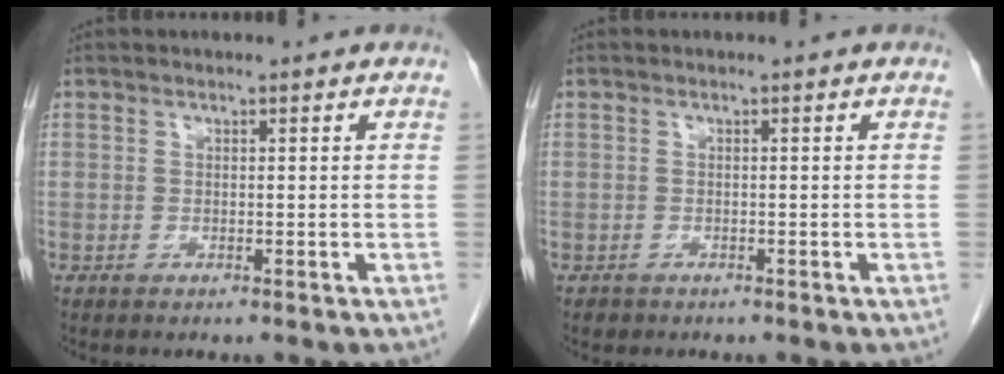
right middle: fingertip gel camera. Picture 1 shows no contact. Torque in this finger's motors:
{"motor_torque": [-0.33, -0.17, -0.02, 0.00]}